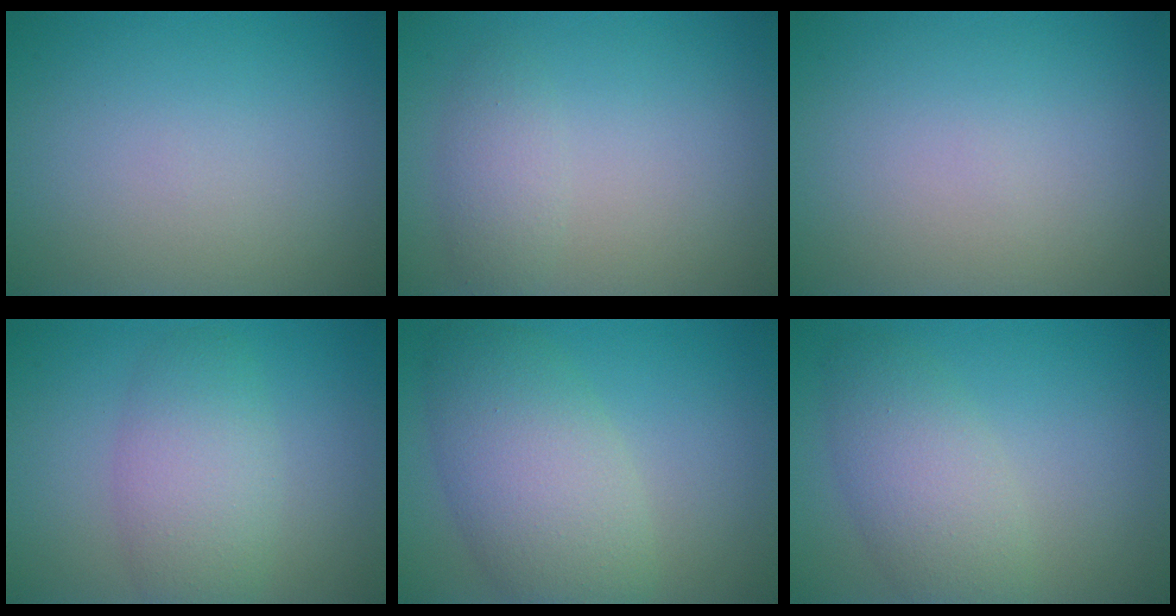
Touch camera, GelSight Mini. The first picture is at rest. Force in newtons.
{"total": 2.0, "press": 2.0, "slide": 0.1}
{"total": 0.0}
{"total": 4.6, "press": 4.6, "slide": 0.3}
{"total": 7.0, "press": 7.0, "slide": 0.3}
{"total": 4.5, "press": 4.5, "slide": 0.2}